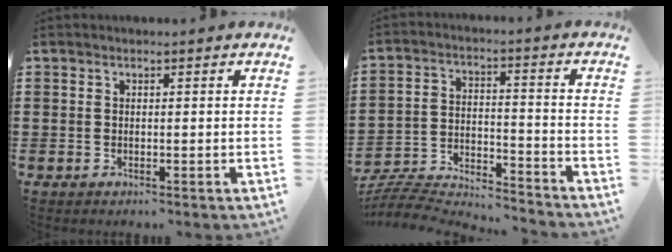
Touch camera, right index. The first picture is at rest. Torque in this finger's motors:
{"motor_torque": [-2.00, 0.14, -1.05, -0.04]}